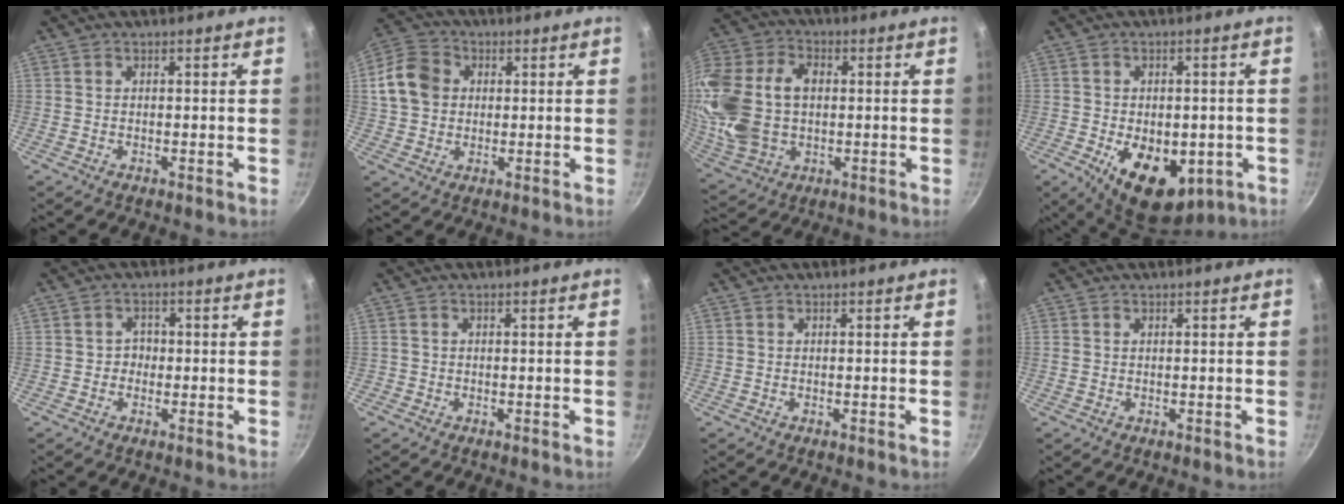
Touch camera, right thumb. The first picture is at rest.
{"total": 10.2, "force": [1.4, 8.6, 5.3], "torque": [-0.075, 0.011, 0.012]}
{"total": 21.4, "force": [1.2, 15.0, 15.2], "torque": [-0.310, 0.023, 0.029]}
{"total": 14.6, "force": [-4.5, 8.9, 10.7], "torque": [-0.124, -0.011, -0.048]}
{"total": 2.5, "force": [-0.5, 2.3, 0.9], "torque": [0.008, 0.007, -0.012]}
{"total": 0.7, "force": [-0.3, 0.6, 0.0], "torque": [0.000, 0.002, -0.008]}
{"total": 0.0}
{"total": 0.7, "force": [0.2, 0.6, 0.3], "torque": [-0.007, 0.002, 0.003]}